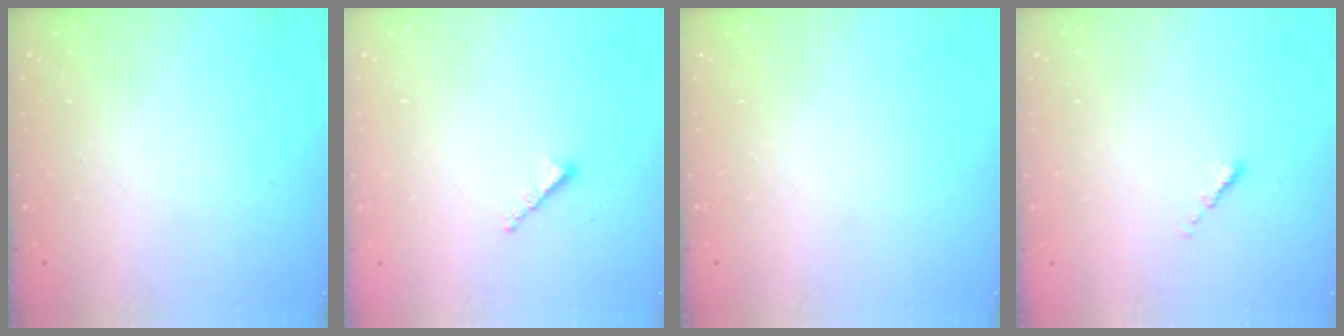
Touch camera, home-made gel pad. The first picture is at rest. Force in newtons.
{"total": 1.8, "press": 1.7, "slide": 0.5}
{"total": 0.0}
{"total": 0.6, "press": 0.5, "slide": 0.2}